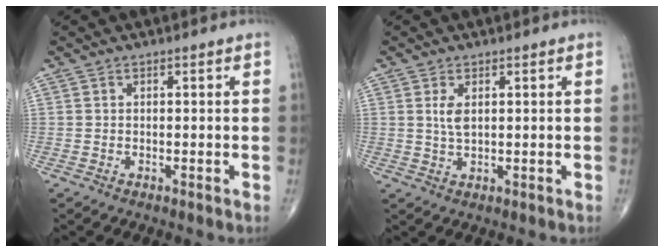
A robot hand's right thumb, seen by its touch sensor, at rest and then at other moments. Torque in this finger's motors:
{"motor_torque": [0.32, 0.31, 0.53, -0.16, 0.20]}